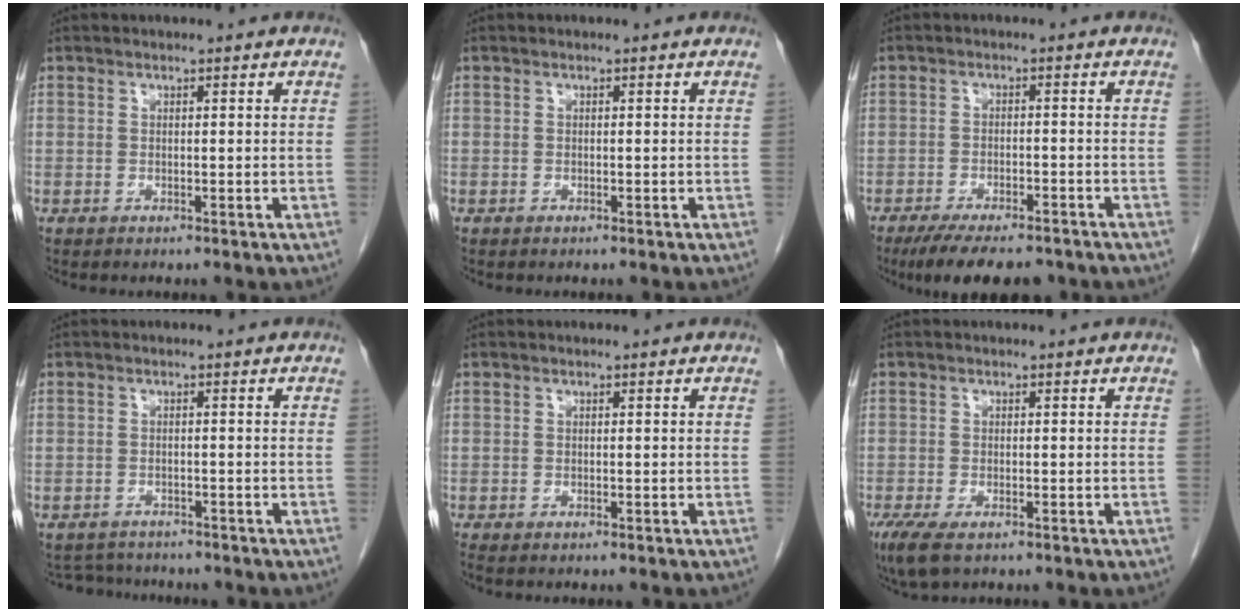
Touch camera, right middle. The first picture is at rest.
{"total": 0.0}
{"total": 10.7, "force": [-8.7, 3.2, 5.4], "torque": [-0.077, -0.009, -0.128]}
{"total": 3.9, "force": [-3.7, 1.1, 0.0], "torque": [-0.001, -0.006, -0.057]}
{"total": 0.7, "force": [-0.6, 0.1, 0.3], "torque": [-0.007, -0.002, -0.010]}
{"total": 4.7, "force": [-2.9, 1.6, 3.3], "torque": [-0.072, -0.015, -0.048]}